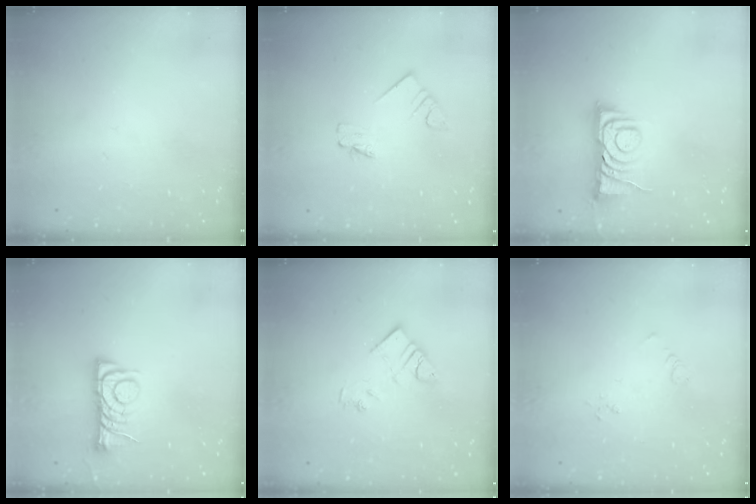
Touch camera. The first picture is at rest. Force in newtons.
{"total": 2.1, "press": 2.1, "slide": 0.0}
{"total": 8.6, "press": 8.6, "slide": 0.5}
{"total": 8.5, "press": 8.5, "slide": 0.8}
{"total": 7.2, "press": 7.2, "slide": 0.7}
{"total": 3.5, "press": 3.4, "slide": 0.5}